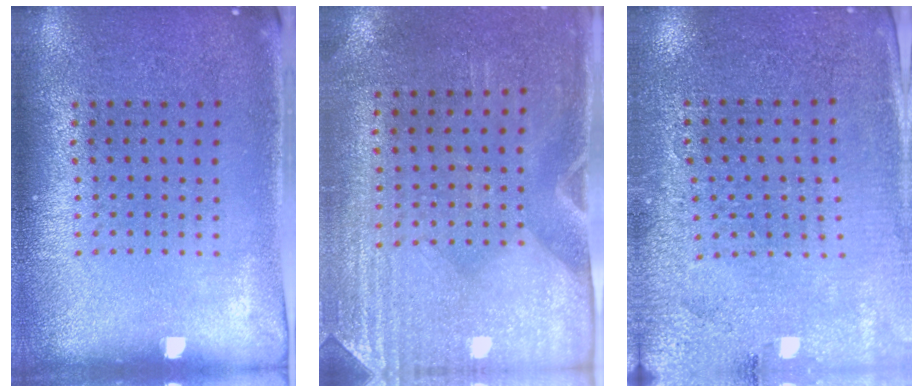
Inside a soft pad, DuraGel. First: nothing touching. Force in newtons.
{"total": 2.9, "press": 2.5, "slide": 1.4}
{"total": 2.8, "press": 2.7, "slide": 0.5}